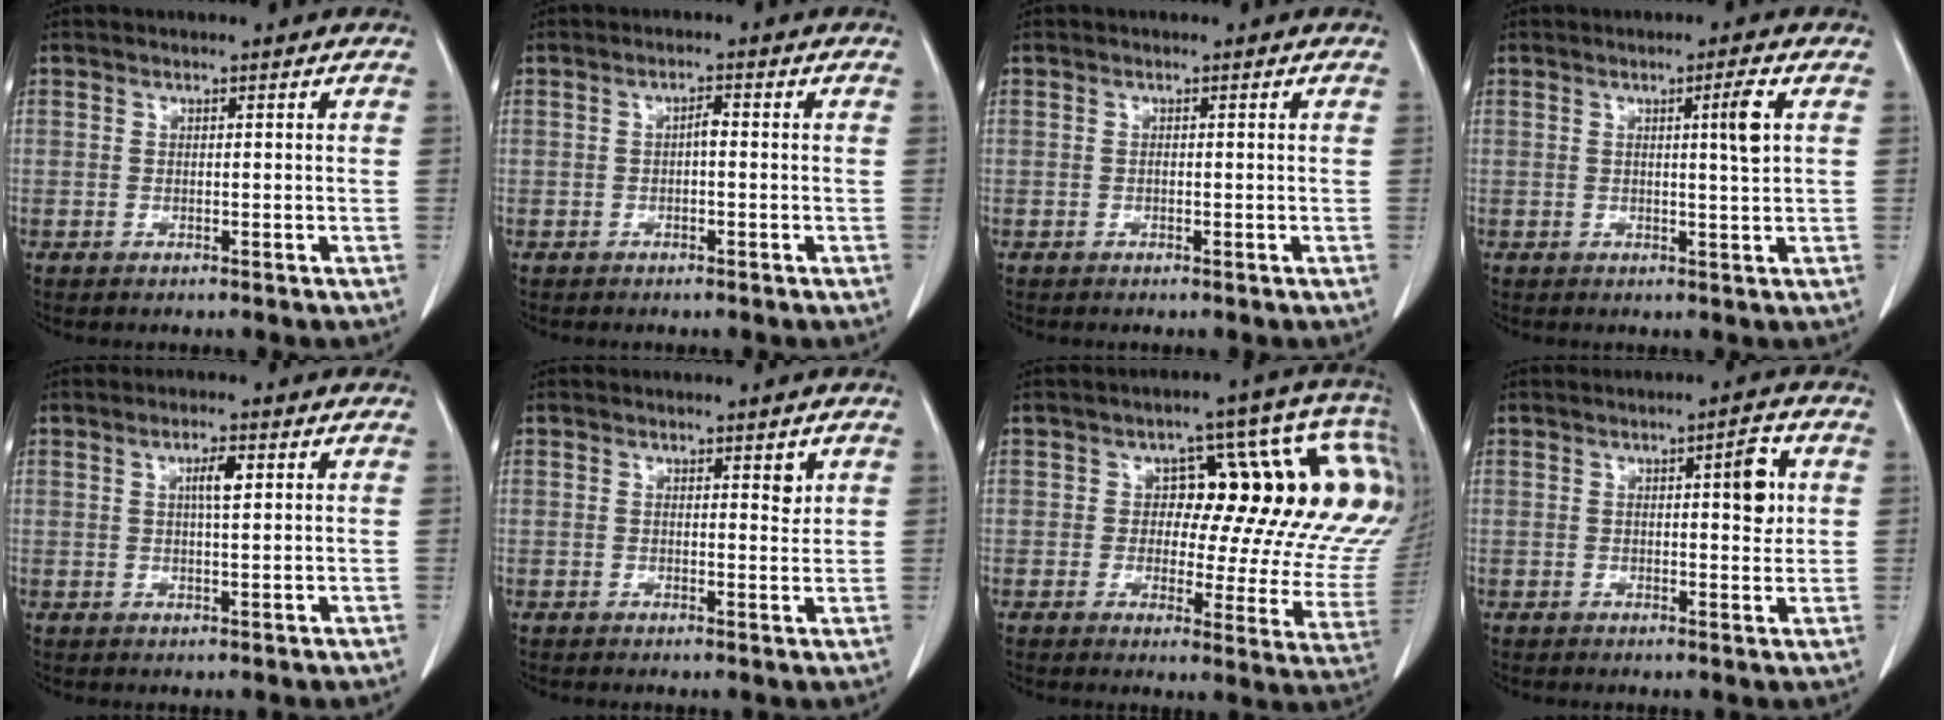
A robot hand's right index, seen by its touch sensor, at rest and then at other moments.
{"total": 1.5, "force": [-0.2, 0.5, 1.4], "torque": [-0.023, 0.004, -0.004]}
{"total": 0.0}
{"total": 3.5, "force": [0.9, -0.4, 3.4], "torque": [-0.053, -0.004, 0.013]}
{"total": 2.8, "force": [0.9, 0.4, 2.7], "torque": [-0.048, 0.001, 0.013]}
{"total": 1.7, "force": [0.9, 0.7, 1.3], "torque": [-0.016, -0.006, 0.013]}
{"total": 17.4, "force": [5.0, 7.3, 15.0], "torque": [-0.172, 0.016, 0.046]}
{"total": 4.6, "force": [1.1, 1.2, 4.3], "torque": [-0.057, 0.001, 0.012]}